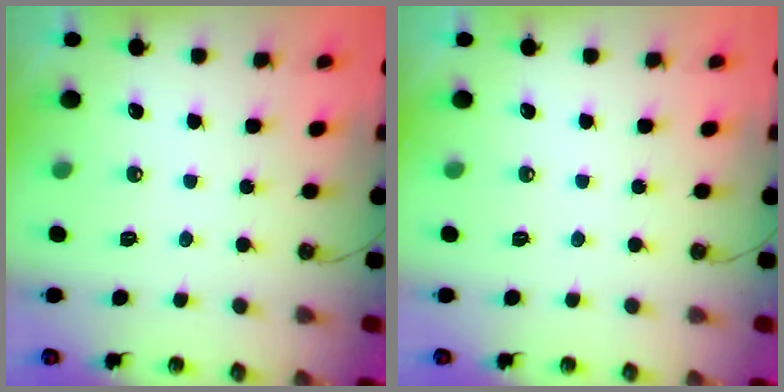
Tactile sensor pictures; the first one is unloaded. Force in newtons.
{"total": 0.0}